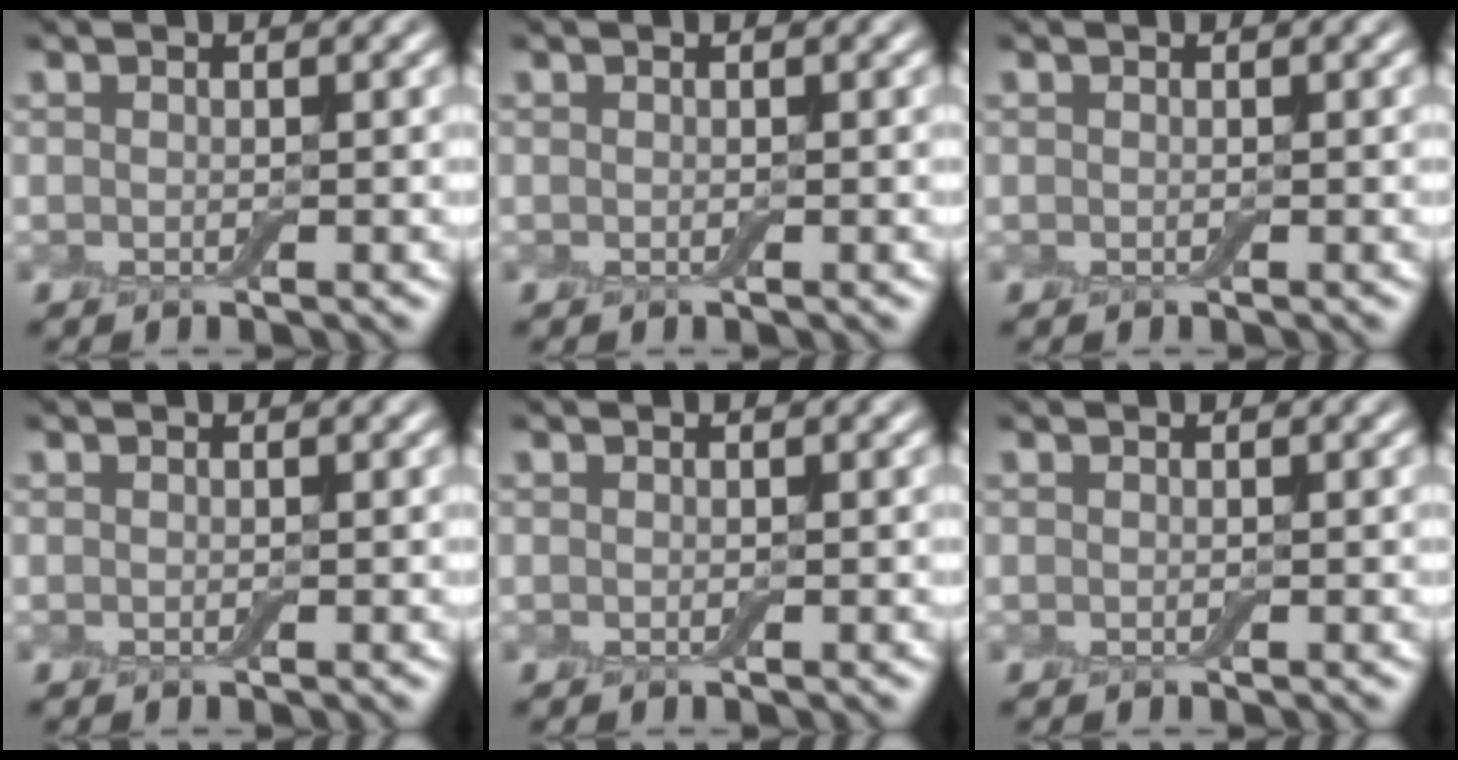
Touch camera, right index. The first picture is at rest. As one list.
[{"total": 0.0}, {"total": 0.0}, {"total": 0.0}, {"total": 0.0}, {"total": 0.0}]